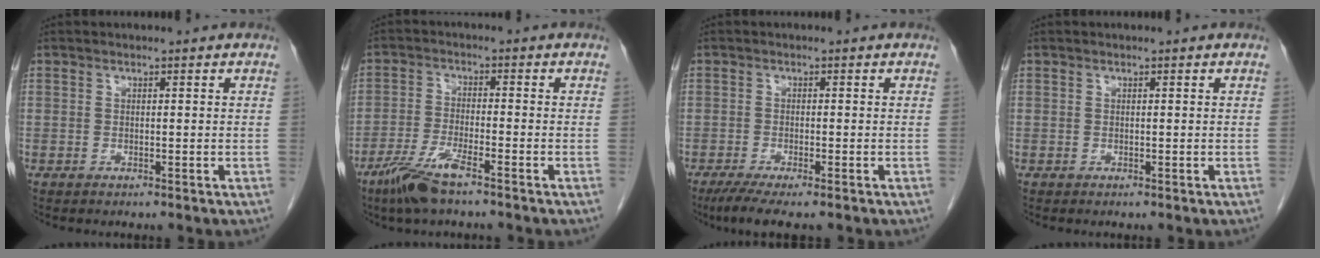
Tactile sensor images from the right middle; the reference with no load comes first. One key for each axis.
{"total": 6.7, "fx": -4.7, "fy": 0.7, "fz": 4.7, "tx": -0.103, "ty": -0.013, "tz": -0.092}
{"total": 5.5, "fx": -4.1, "fy": 0.7, "fz": 3.7, "tx": -0.064, "ty": -0.016, "tz": -0.064}
{"total": 0.0}